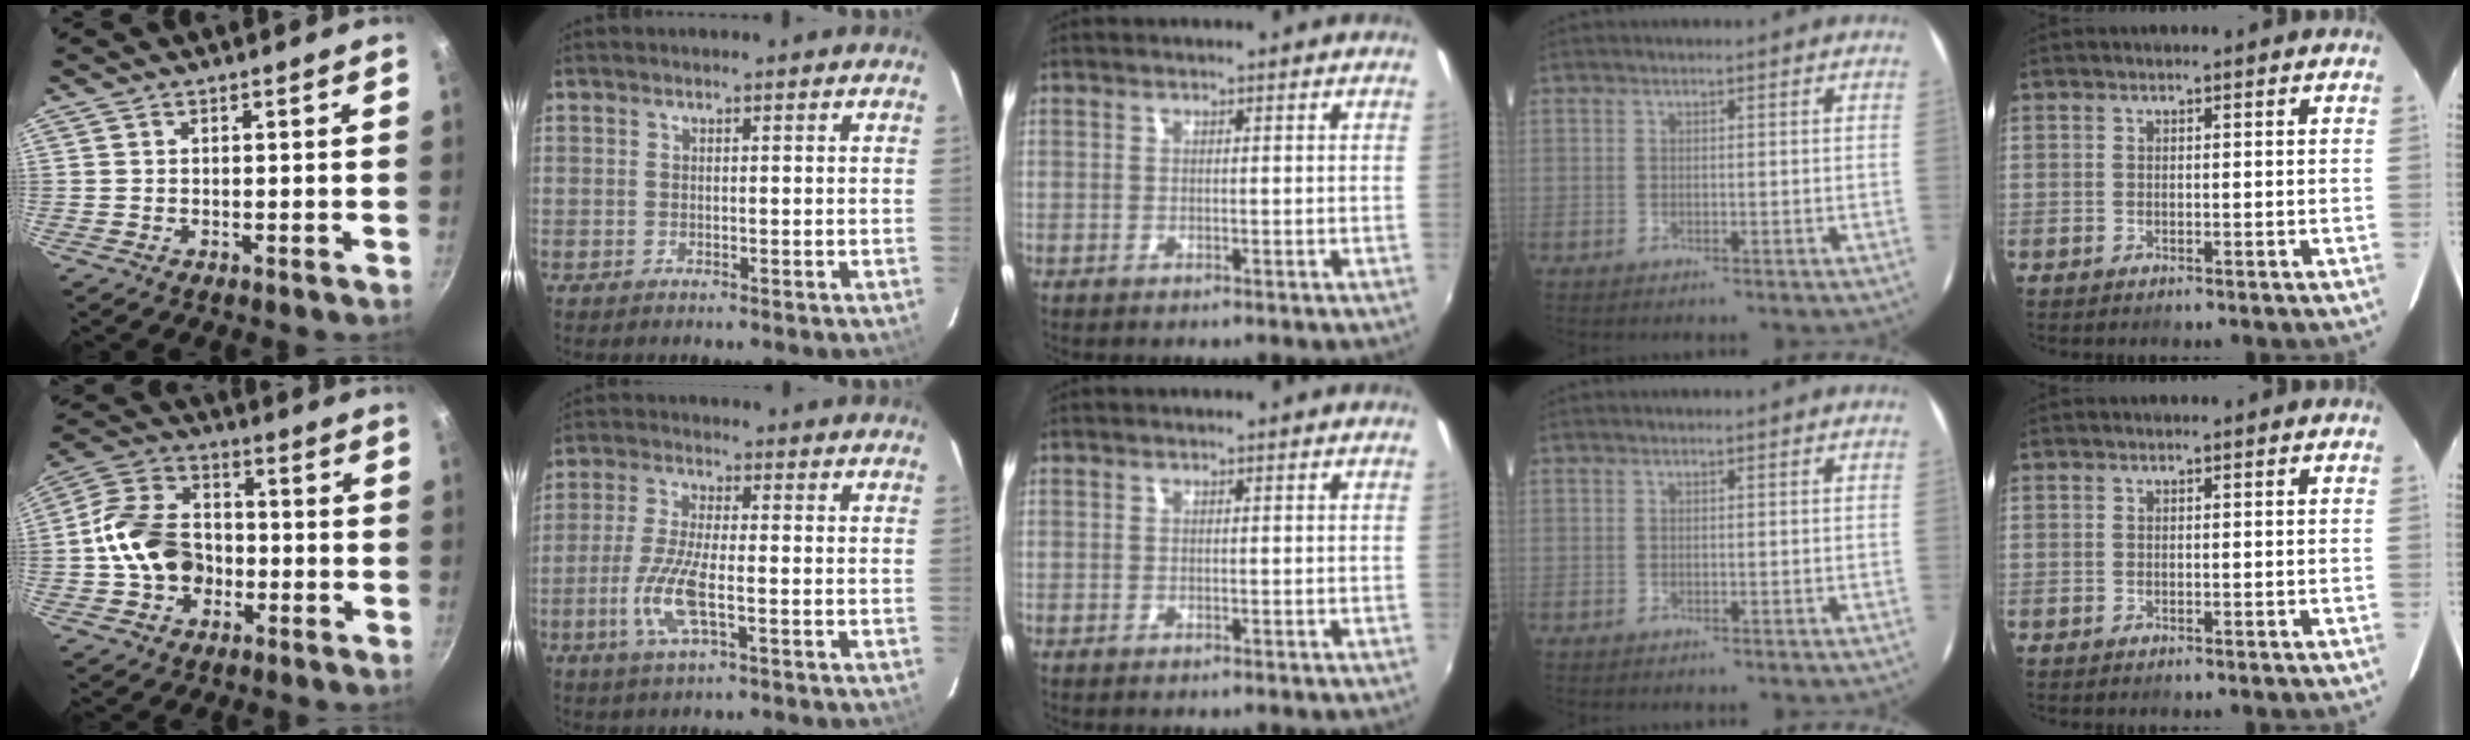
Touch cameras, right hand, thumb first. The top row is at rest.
{"thumb": {"total": 13.5, "force": [-2.3, 10.5, 8.2], "torque": [-0.129, 0.037, -0.054]}, "index": {"total": 9.1, "force": [-2.6, 2.1, 8.4], "torque": [-0.178, -0.007, -0.054]}}